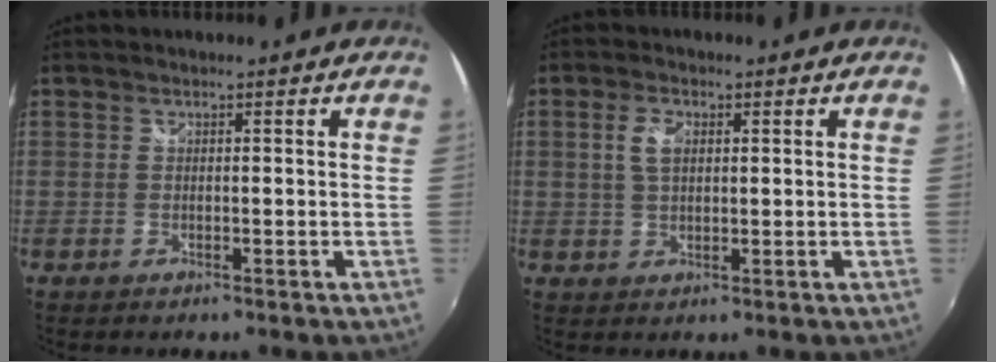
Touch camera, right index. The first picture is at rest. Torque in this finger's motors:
{"motor_torque": [0.94, 0.49, 0.16, 0.07]}